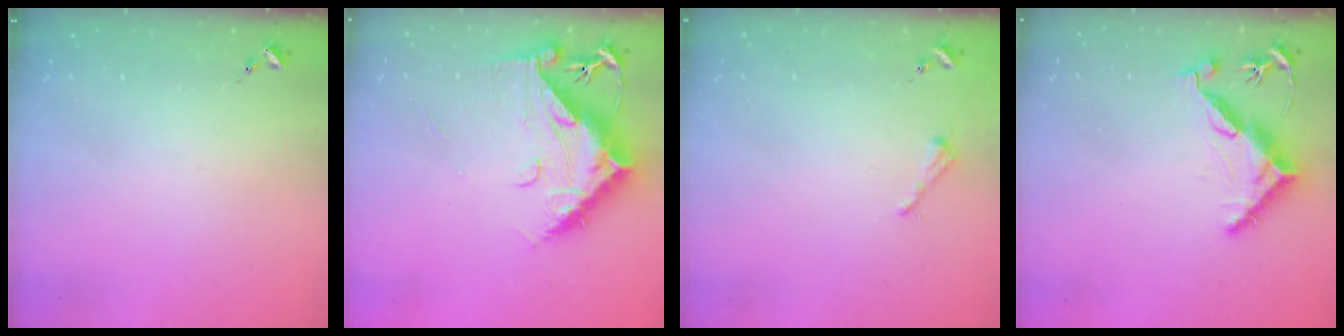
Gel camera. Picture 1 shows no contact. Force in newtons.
{"total": 15.4, "press": 15.3, "slide": 1.6}
{"total": 2.6, "press": 2.6, "slide": 0.3}
{"total": 11.7, "press": 11.7, "slide": 1.0}